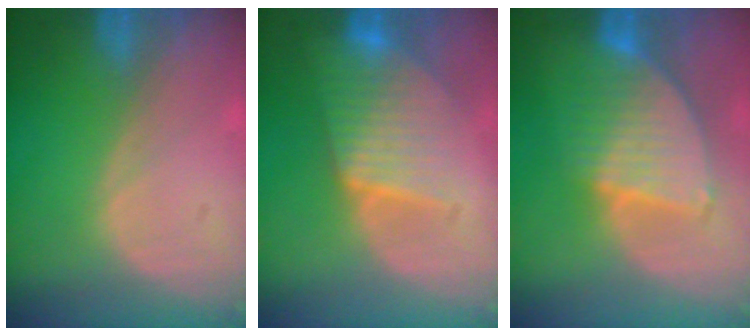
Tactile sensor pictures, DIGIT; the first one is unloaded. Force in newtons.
{"total": 7.6, "press": 7.6, "slide": 0.2}
{"total": 8.0, "press": 7.1, "slide": 3.6}